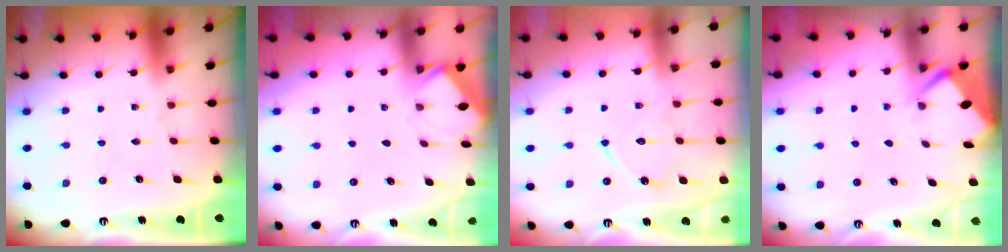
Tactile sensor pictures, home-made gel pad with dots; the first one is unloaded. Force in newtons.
{"total": 1.7, "press": 1.6, "slide": 0.2}
{"total": 11.6, "press": 11.5, "slide": 1.0}
{"total": 2.6, "press": 2.6, "slide": 0.3}